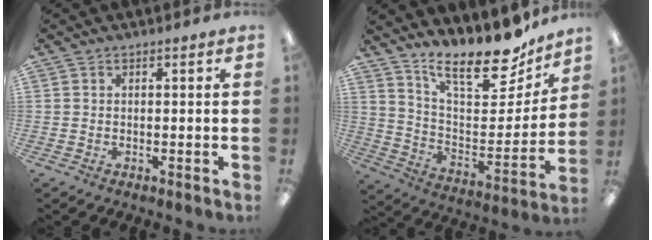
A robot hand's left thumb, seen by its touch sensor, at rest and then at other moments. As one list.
[{"total": 19.5, "force": [15.6, 6.3, 9.9], "torque": [-0.149, -0.116, 0.265]}]